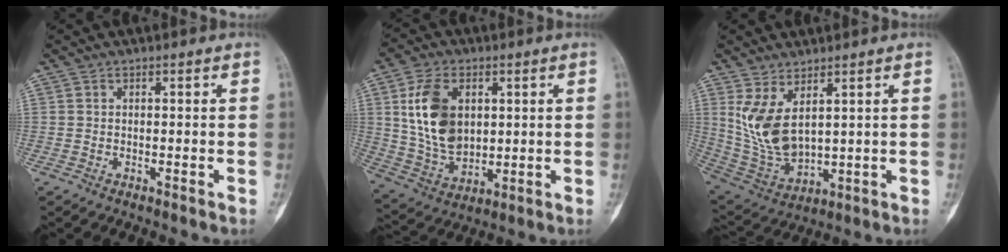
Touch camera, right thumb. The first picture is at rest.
{"total": 14.3, "force": [3.3, 9.3, 10.4], "torque": [-0.180, -0.013, 0.074]}
{"total": 11.0, "force": [3.9, 5.5, 8.8], "torque": [-0.172, -0.029, 0.100]}